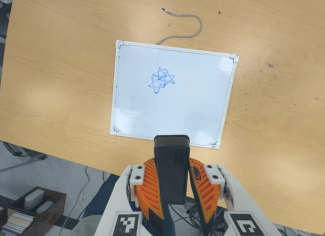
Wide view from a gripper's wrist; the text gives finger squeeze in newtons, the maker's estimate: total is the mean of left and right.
{"total": 9.9, "left": 8.4, "right": 11.4}